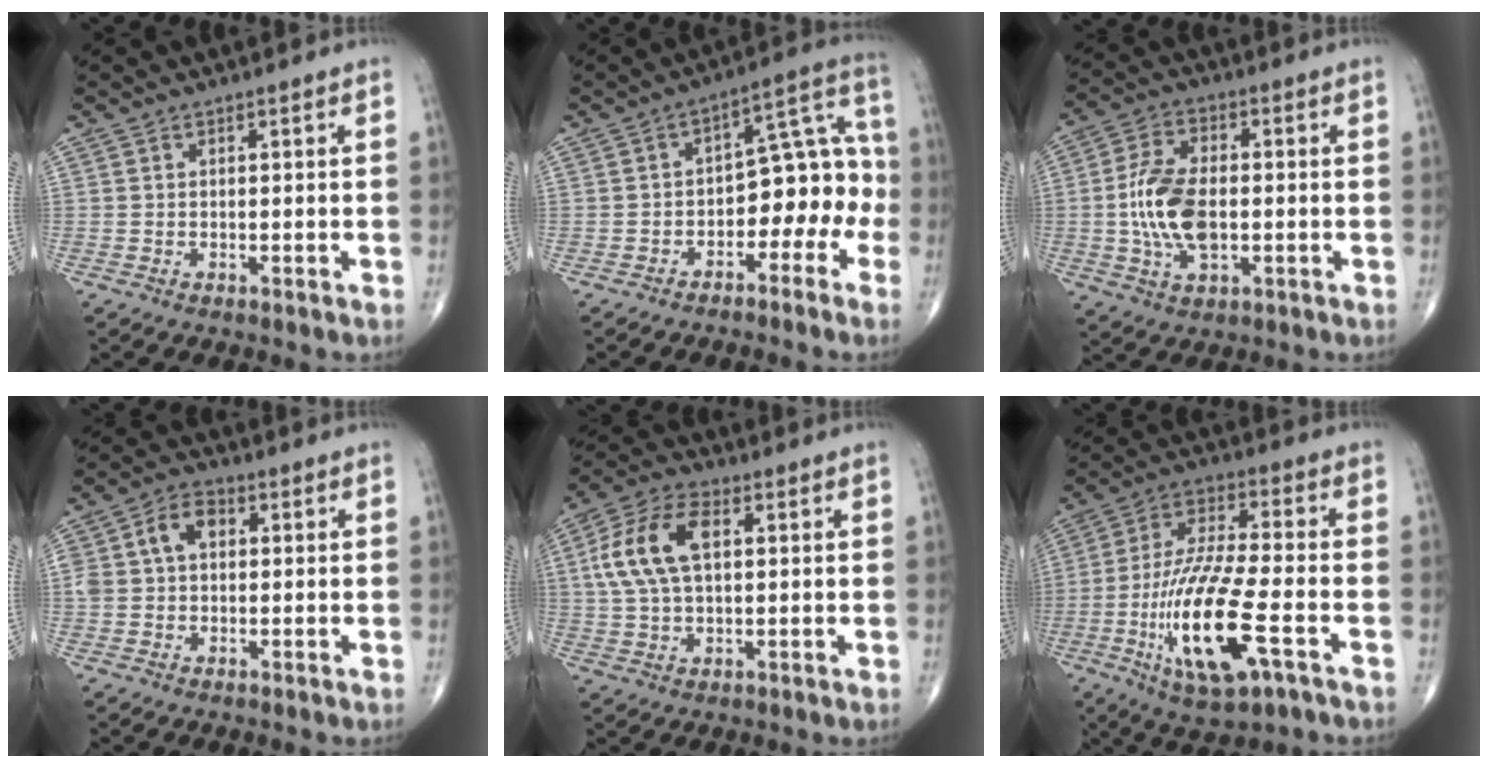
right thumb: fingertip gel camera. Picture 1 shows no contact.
{"total": 11.9, "force": [-4.1, 7.1, 8.6], "torque": [-0.070, 0.071, -0.062]}
{"total": 12.2, "force": [-0.9, 6.6, 10.2], "torque": [-0.201, 0.008, -0.016]}
{"total": 7.2, "force": [1.2, 5.1, 5.0], "torque": [-0.092, 0.027, 0.019]}
{"total": 12.6, "force": [2.6, 7.0, 10.2], "torque": [-0.205, 0.018, 0.047]}
{"total": 18.9, "force": [-6.3, 5.3, 17.0], "torque": [-0.351, 0.014, -0.105]}